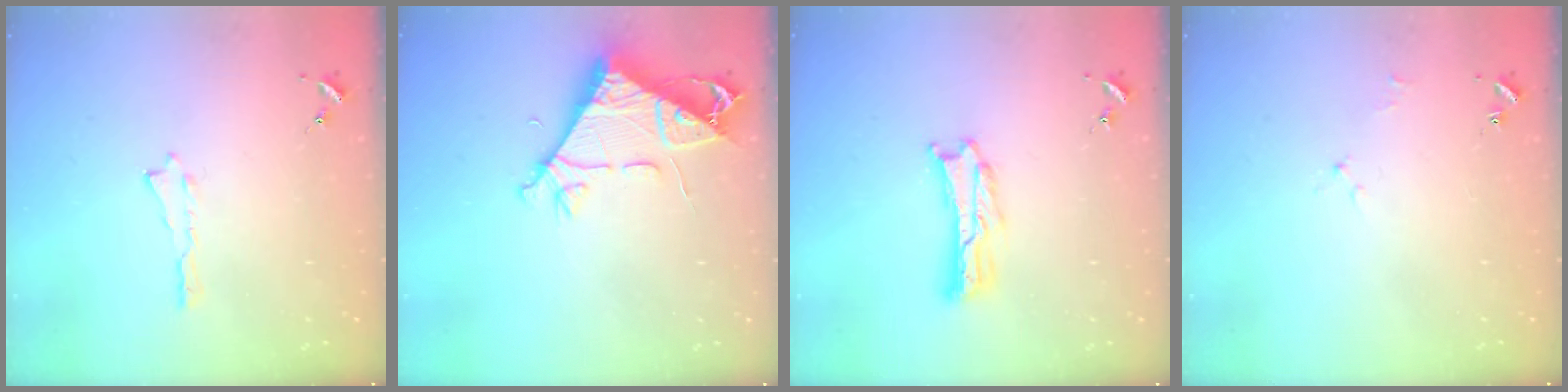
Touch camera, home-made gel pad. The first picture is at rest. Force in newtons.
{"total": 7.3, "press": 7.3, "slide": 0.7}
{"total": 2.8, "press": 2.7, "slide": 0.4}
{"total": 1.7, "press": 1.6, "slide": 0.3}